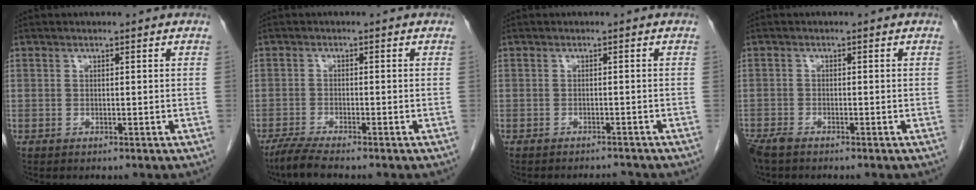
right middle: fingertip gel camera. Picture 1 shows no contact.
{"total": 4.2, "force": [-3.4, 0.1, 2.4], "torque": [-0.051, -0.012, -0.065]}
{"total": 2.9, "force": [-2.9, 0.1, 0.2], "torque": [0.003, -0.007, -0.038]}
{"total": 3.5, "force": [-2.9, 1.0, 1.8], "torque": [-0.034, -0.009, -0.047]}